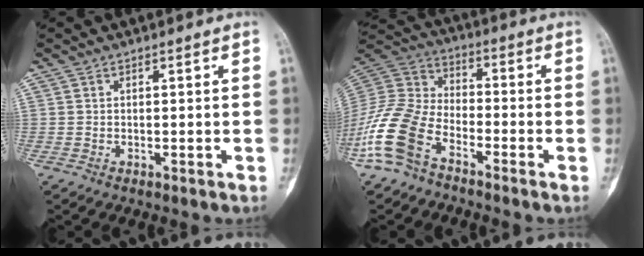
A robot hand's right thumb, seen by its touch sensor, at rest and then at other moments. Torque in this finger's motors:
{"motor_torque": [0.31, 0.42, 1.66, -1.11, 0.18]}